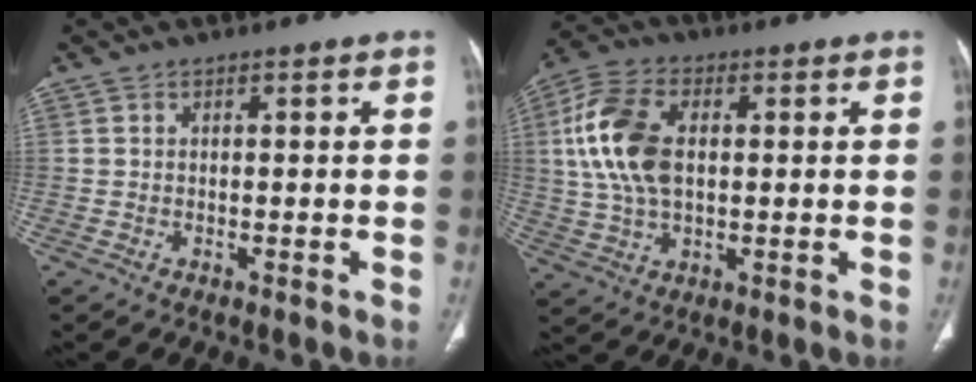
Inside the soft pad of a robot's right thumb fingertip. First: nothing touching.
{"total": 13.5, "force": [2.0, 8.1, 10.6], "torque": [-0.218, 0.006, 0.036]}